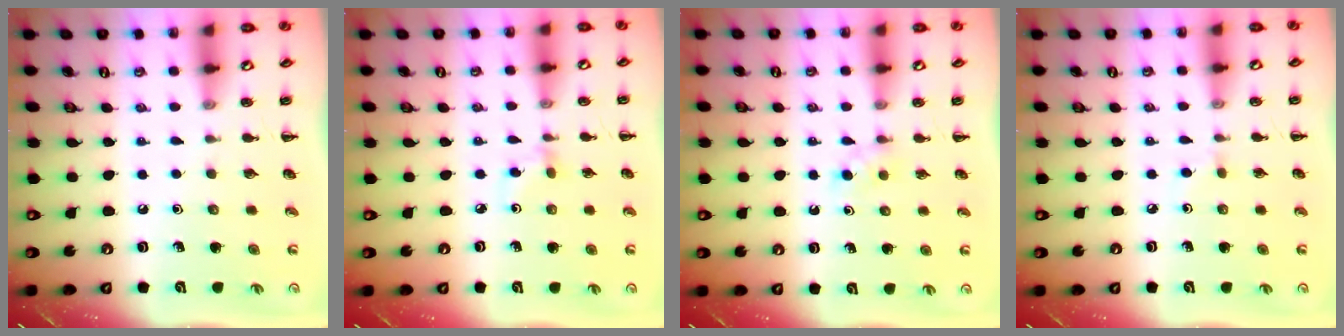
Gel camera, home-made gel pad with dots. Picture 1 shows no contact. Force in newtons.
{"total": 2.6, "press": 2.4, "slide": 1.1}
{"total": 2.7, "press": 2.5, "slide": 1.0}
{"total": 2.7, "press": 2.5, "slide": 1.2}